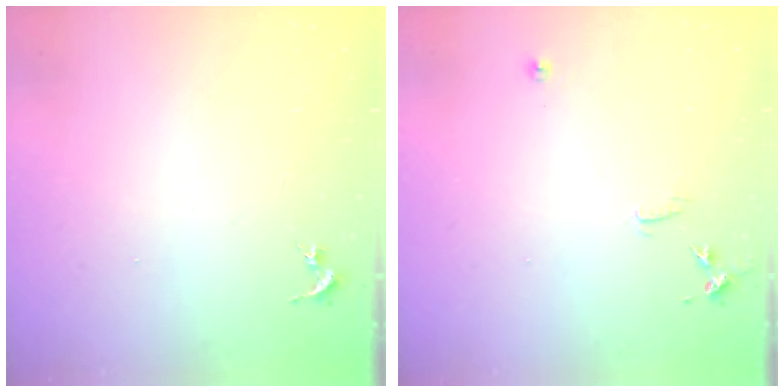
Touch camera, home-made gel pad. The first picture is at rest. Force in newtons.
{"total": 7.5, "press": 7.5, "slide": 0.6}